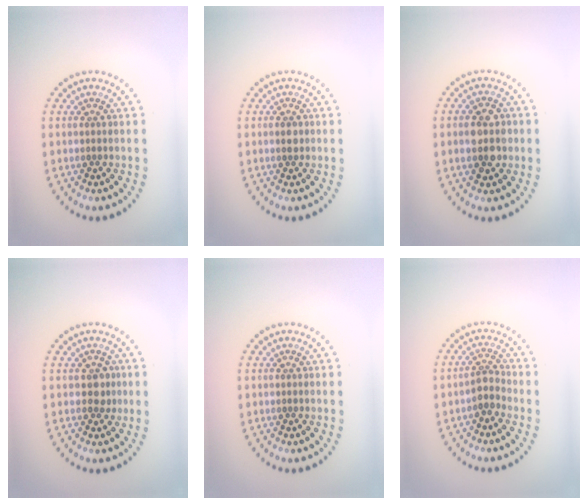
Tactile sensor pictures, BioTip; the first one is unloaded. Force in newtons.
{"total": 1.2, "press": 1.2, "slide": 0.1}
{"total": 3.5, "press": 3.5, "slide": 0.1}
{"total": 1.5, "press": 1.4, "slide": 0.6}
{"total": 0.0}
{"total": 1.8, "press": 1.5, "slide": 1.0}